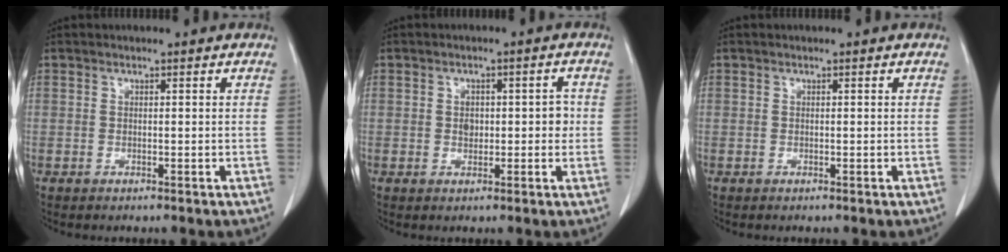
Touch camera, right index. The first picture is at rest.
{"total": 3.8, "force": [0.0, 2.4, 3.0], "torque": [-0.039, 0.012, 0.004]}
{"total": 0.0}